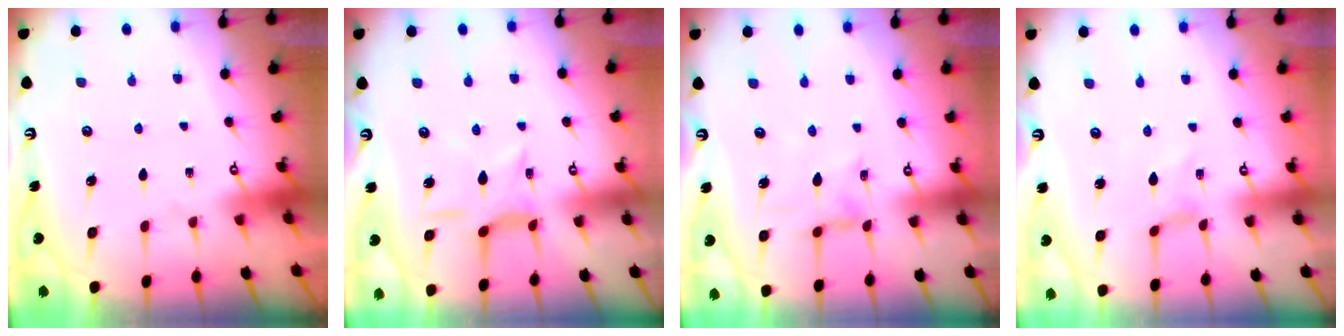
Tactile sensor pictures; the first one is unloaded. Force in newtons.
{"total": 6.9, "press": 6.9, "slide": 0.5}
{"total": 3.0, "press": 2.9, "slide": 0.3}
{"total": 0.5, "press": 0.5, "slide": 0.2}